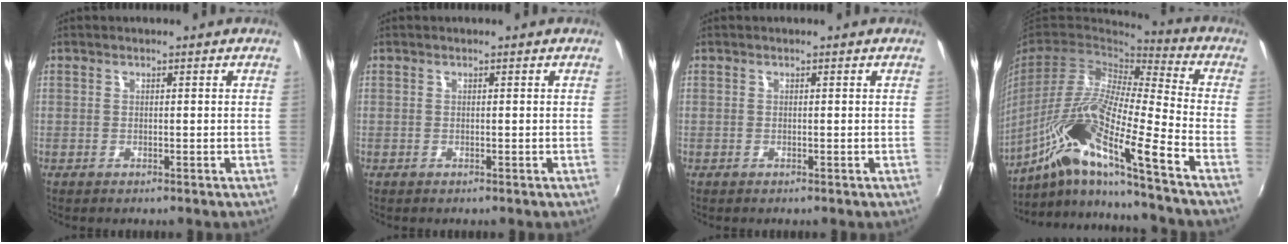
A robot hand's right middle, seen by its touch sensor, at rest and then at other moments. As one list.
[{"total": 0.0}, {"total": 0.0}, {"total": 19.4, "force": [-11.9, 0.7, 15.3], "torque": [-0.253, -0.036, -0.233]}]